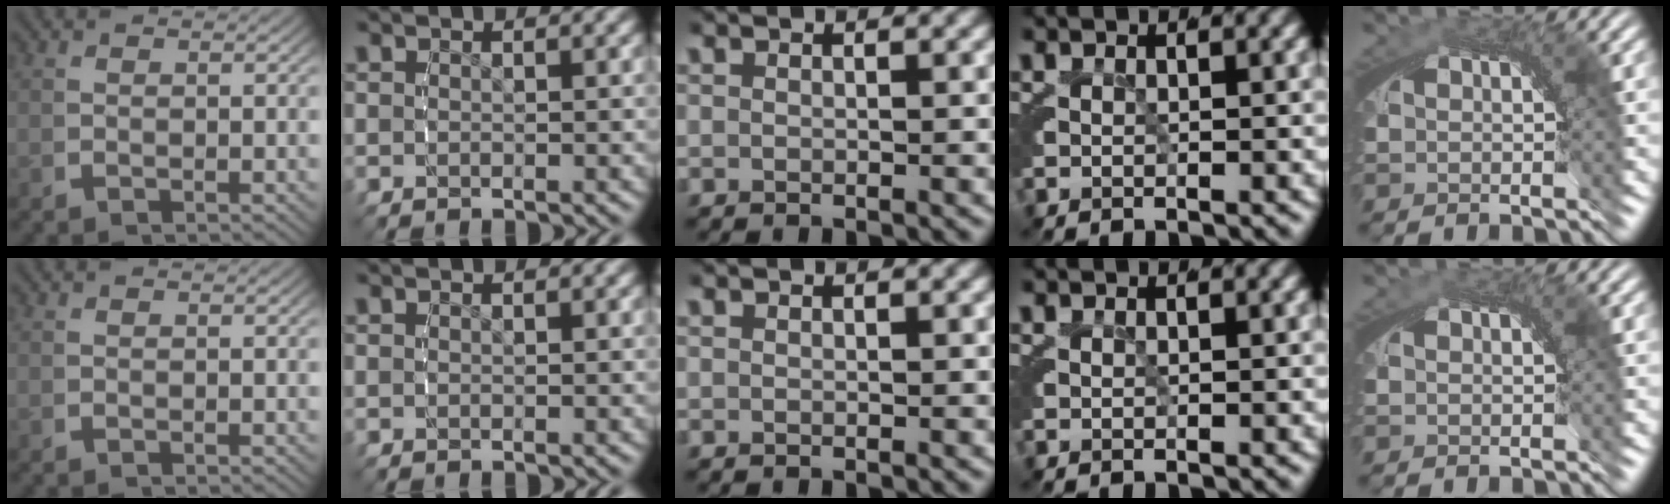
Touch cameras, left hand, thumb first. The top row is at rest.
{}